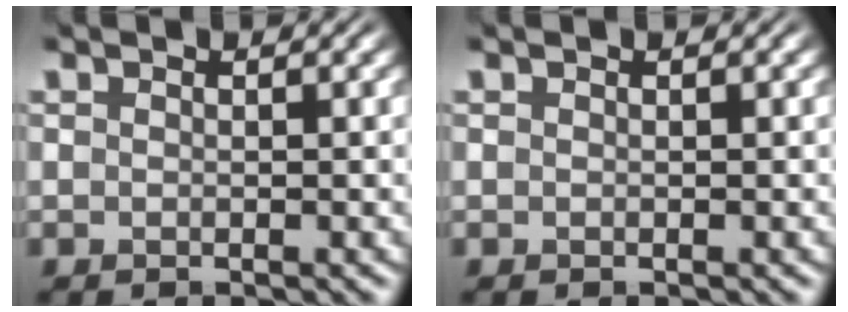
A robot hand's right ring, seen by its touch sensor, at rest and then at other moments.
{"total": 0.0}